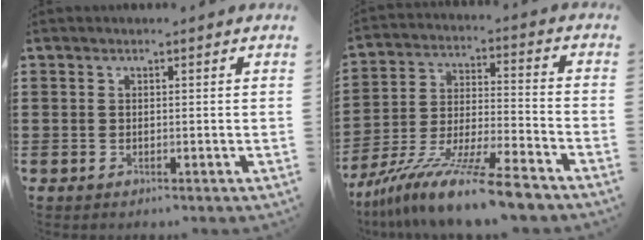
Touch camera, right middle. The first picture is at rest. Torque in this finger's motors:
{"motor_torque": [0.78, -0.46, 1.05, 0.21]}